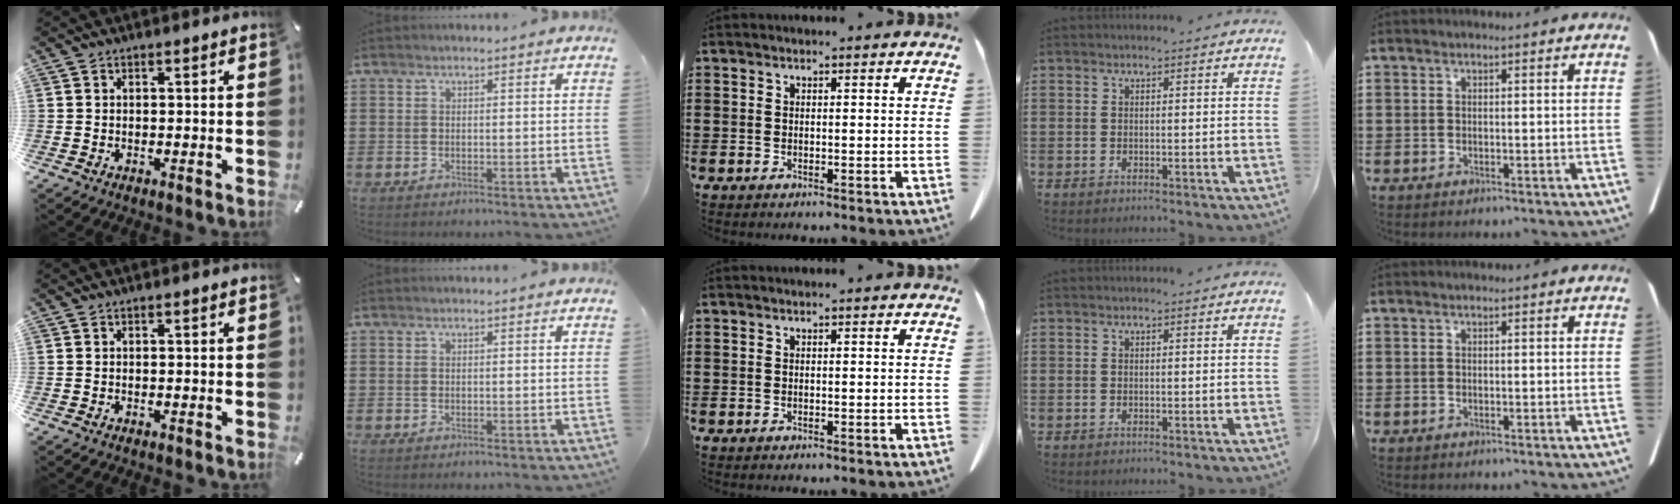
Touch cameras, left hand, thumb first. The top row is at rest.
{}